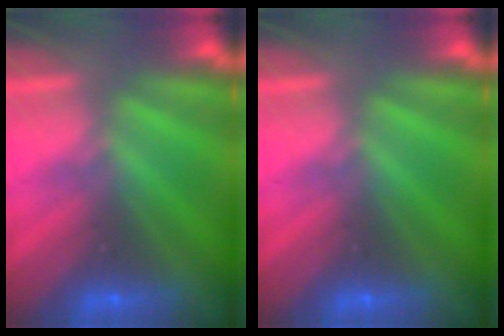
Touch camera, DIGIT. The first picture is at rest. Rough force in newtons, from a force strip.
{"total": 0.0}